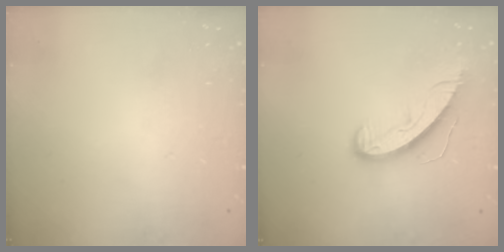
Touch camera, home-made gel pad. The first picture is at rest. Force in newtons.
{"total": 8.7, "press": 8.7, "slide": 0.9}